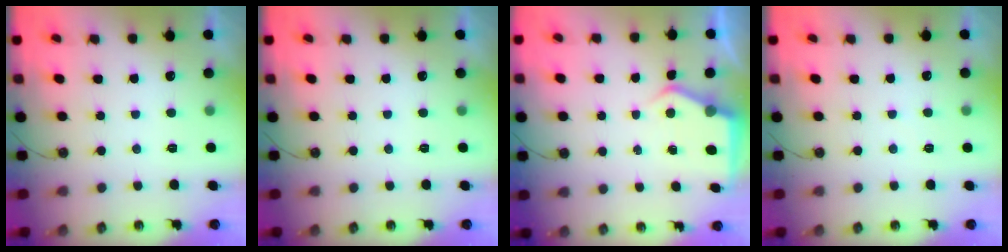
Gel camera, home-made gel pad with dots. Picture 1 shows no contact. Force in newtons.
{"total": 0.0}
{"total": 4.9, "press": 4.9, "slide": 0.5}
{"total": 1.8, "press": 1.7, "slide": 0.3}